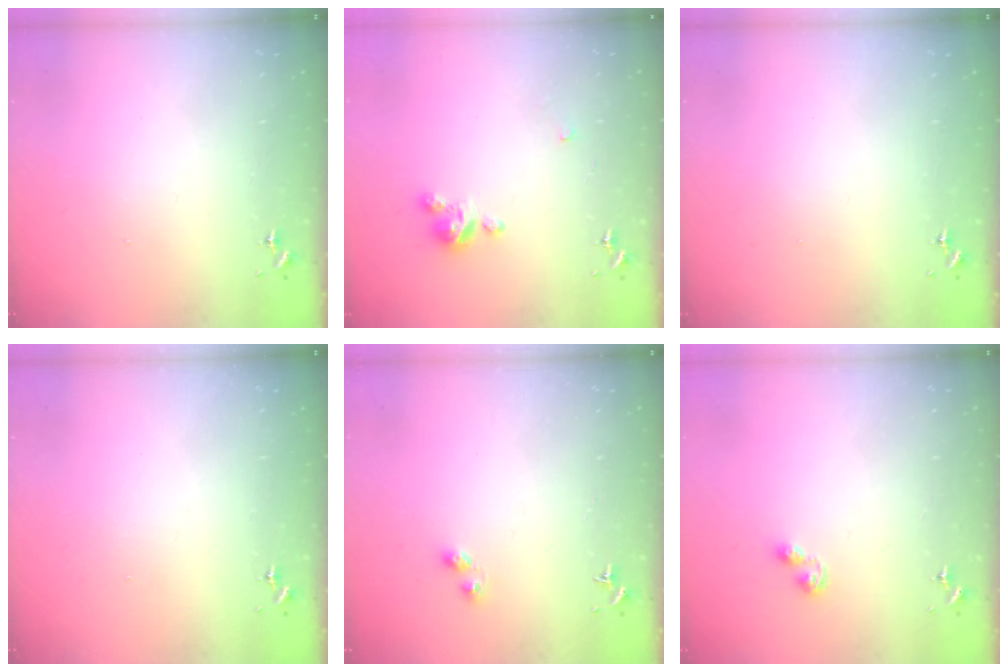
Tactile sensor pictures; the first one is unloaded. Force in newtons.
{"total": 5.8, "press": 5.7, "slide": 0.4}
{"total": 0.0}
{"total": 0.0}
{"total": 3.4, "press": 3.4, "slide": 0.1}
{"total": 4.5, "press": 4.4, "slide": 0.6}